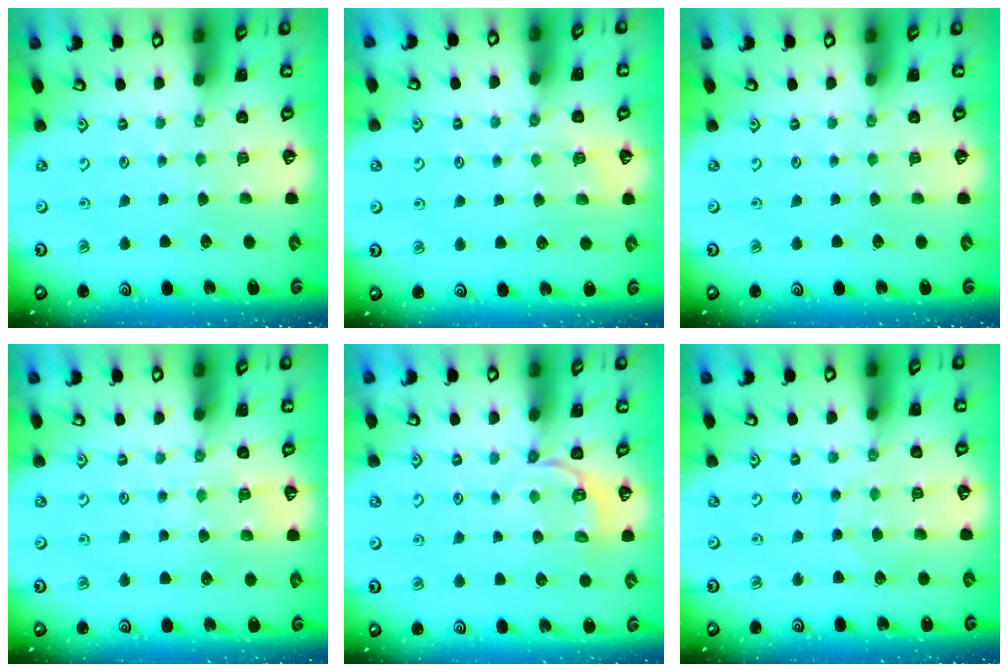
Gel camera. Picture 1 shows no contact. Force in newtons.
{"total": 5.9, "press": 5.8, "slide": 1.0}
{"total": 0.0}
{"total": 4.9, "press": 4.8, "slide": 0.6}
{"total": 5.5, "press": 5.1, "slide": 1.9}
{"total": 5.7, "press": 5.7, "slide": 0.6}